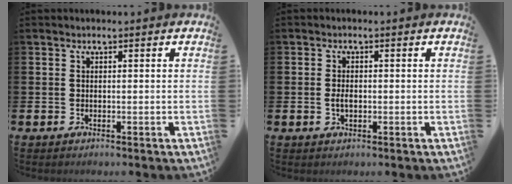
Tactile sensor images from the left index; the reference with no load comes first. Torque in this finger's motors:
{"motor_torque": [0.23, 0.17, 0.02, 0.06]}